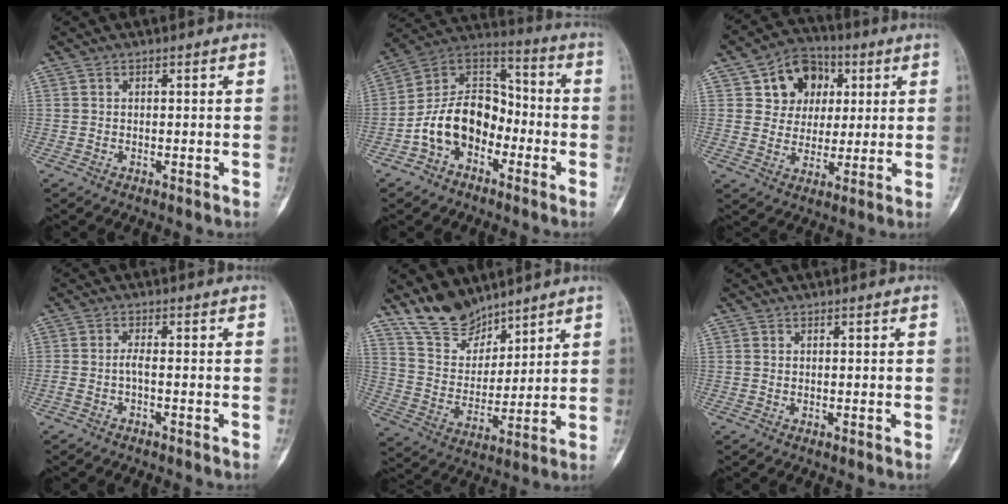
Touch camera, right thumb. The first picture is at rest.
{"total": 14.4, "force": [-4.7, 10.2, 8.9], "torque": [-0.130, 0.067, -0.097]}
{"total": 11.7, "force": [4.3, 9.5, 5.3], "torque": [-0.032, -0.007, 0.068]}
{"total": 1.7, "force": [-0.6, 0.3, 1.6], "torque": [-0.036, 0.005, -0.015]}
{"total": 11.5, "force": [9.8, 5.3, 2.8], "torque": [-0.025, -0.065, 0.196]}
{"total": 0.0}